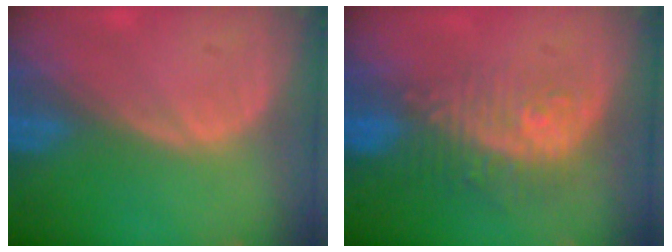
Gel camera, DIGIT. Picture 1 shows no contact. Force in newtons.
{"total": 9.7, "press": 8.1, "slide": 5.3}